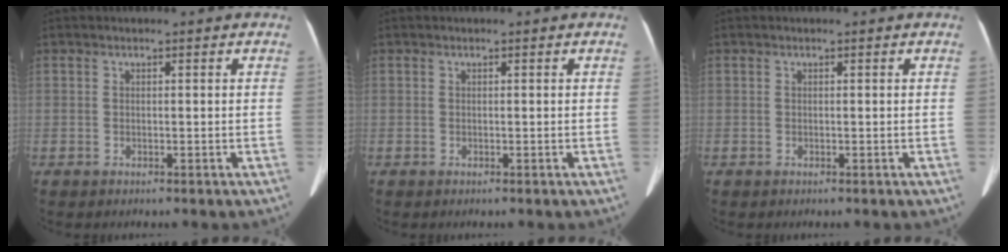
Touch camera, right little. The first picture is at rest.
{"total": 0.0}
{"total": 0.0}